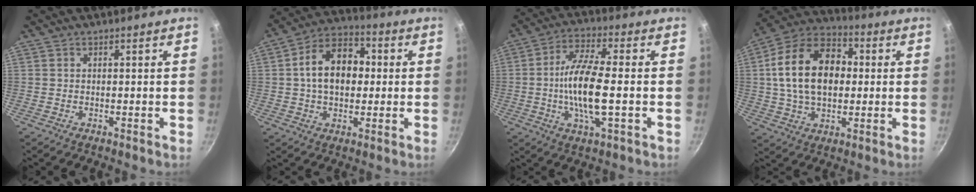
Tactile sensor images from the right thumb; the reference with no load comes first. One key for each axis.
{"total": 13.8, "fx": 1.1, "fy": 9.5, "fz": 9.9, "tx": -0.127, "ty": 0.026, "tz": 0.002}
{"total": 12.6, "fx": -1.5, "fy": 3.5, "fz": 12.0, "tx": -0.233, "ty": 0.015, "tz": -0.036}
{"total": 19.4, "fx": 1.8, "fy": 13.0, "fz": 14.3, "tx": -0.219, "ty": 0.028, "tz": 0.019}